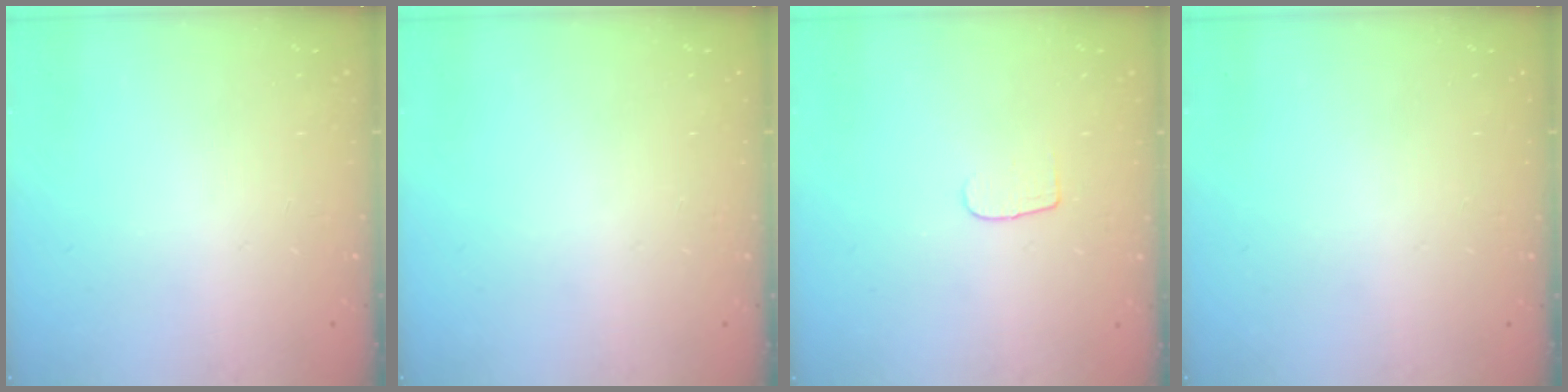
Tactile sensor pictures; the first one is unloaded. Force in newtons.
{"total": 0.0}
{"total": 4.8, "press": 4.8, "slide": 0.5}
{"total": 0.0}